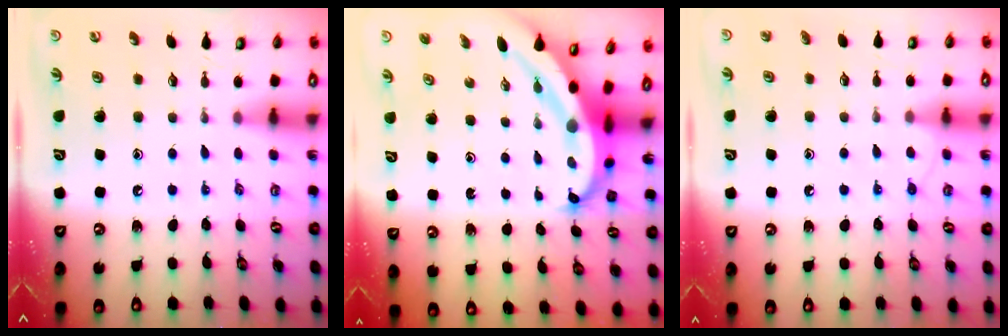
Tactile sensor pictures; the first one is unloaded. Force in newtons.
{"total": 7.3, "press": 7.2, "slide": 0.9}
{"total": 8.9, "press": 8.9, "slide": 0.9}